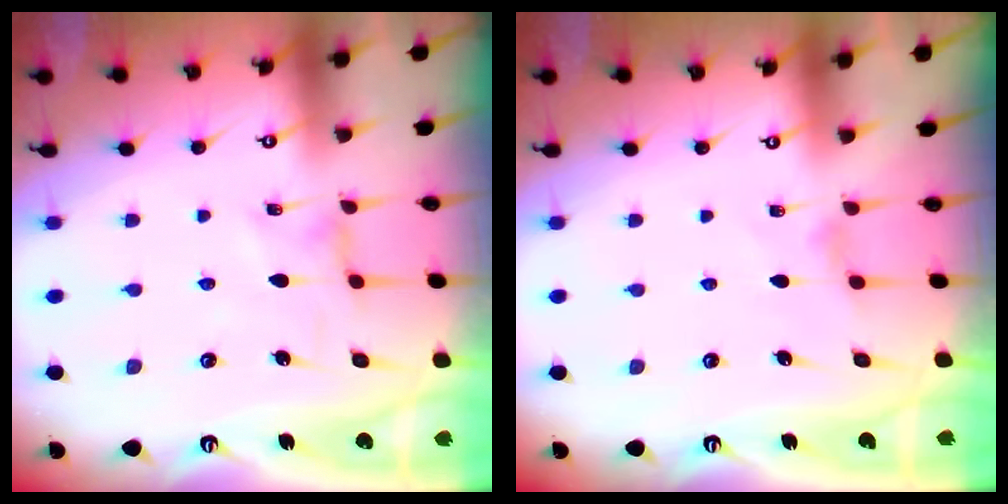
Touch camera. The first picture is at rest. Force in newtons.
{"total": 2.5, "press": 2.5, "slide": 0.4}